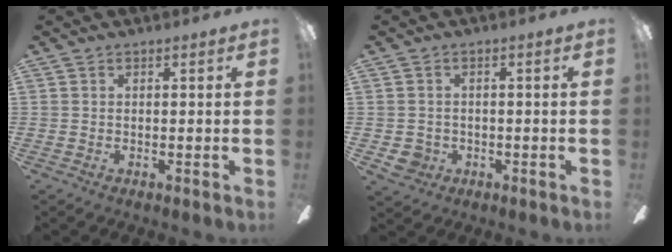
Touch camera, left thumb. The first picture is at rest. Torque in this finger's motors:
{"motor_torque": [-0.01, 0.02, -0.21, 0.14, 0.00]}